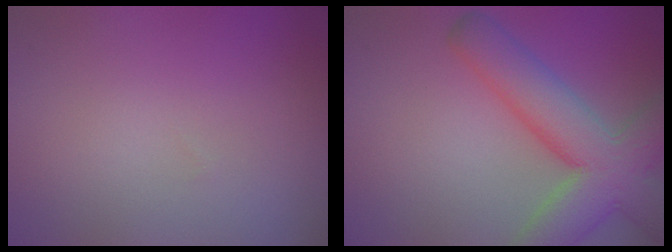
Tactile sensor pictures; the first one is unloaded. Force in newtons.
{"total": 8.4, "press": 8.4, "slide": 0.4}